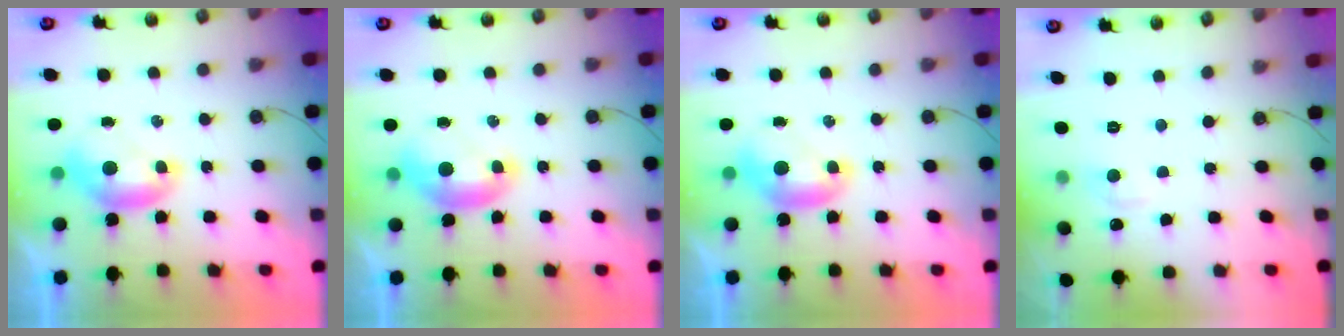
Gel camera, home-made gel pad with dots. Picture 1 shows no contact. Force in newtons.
{"total": 0.0}
{"total": 0.0}
{"total": 1.1, "press": 0.8, "slide": 0.8}